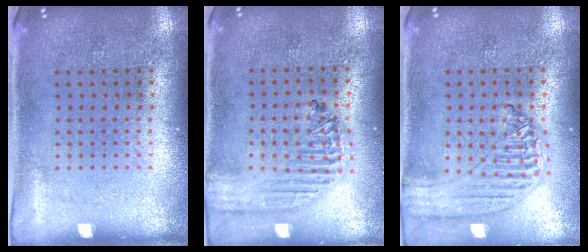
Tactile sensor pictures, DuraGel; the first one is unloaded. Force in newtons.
{"total": 1.8, "press": 1.7, "slide": 0.6}
{"total": 1.2, "press": 1.2, "slide": 0.2}